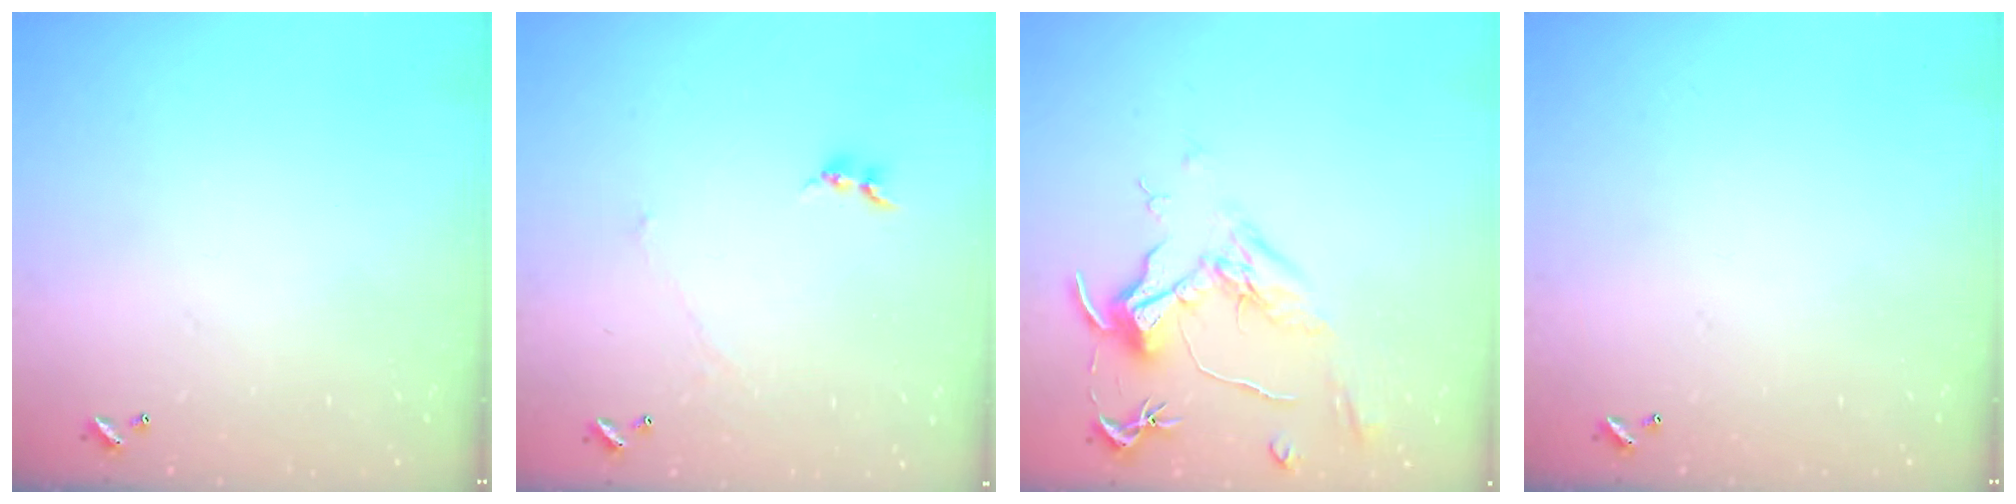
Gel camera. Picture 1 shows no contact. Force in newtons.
{"total": 1.2, "press": 1.1, "slide": 0.5}
{"total": 1.9, "press": 1.7, "slide": 0.9}
{"total": 0.0}